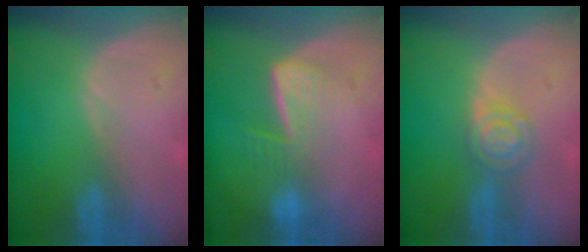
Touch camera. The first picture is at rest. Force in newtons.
{"total": 6.9, "press": 5.8, "slide": 3.7}
{"total": 4.5, "press": 4.5, "slide": 0.1}